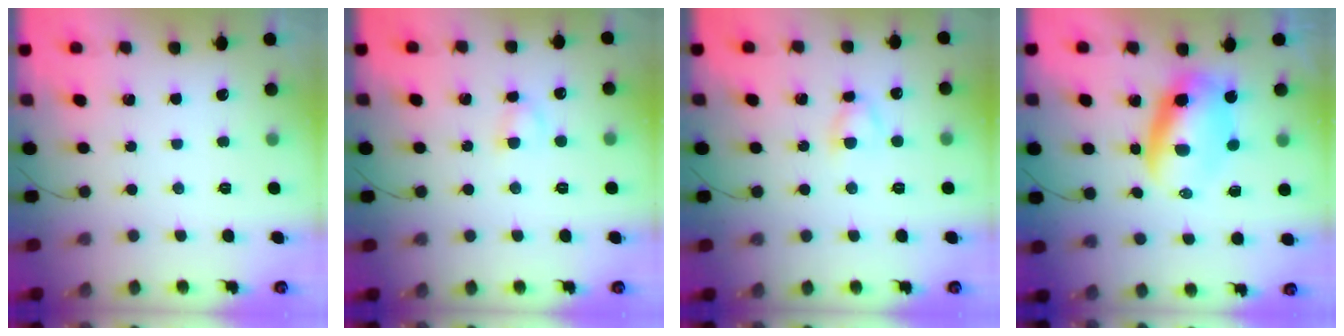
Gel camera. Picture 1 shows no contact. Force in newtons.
{"total": 2.8, "press": 2.6, "slide": 1.2}
{"total": 3.4, "press": 3.3, "slide": 0.7}
{"total": 7.6, "press": 7.3, "slide": 2.1}